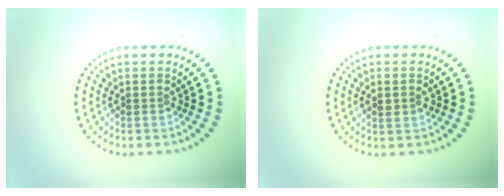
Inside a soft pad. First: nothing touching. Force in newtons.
{"total": 1.4, "press": 1.3, "slide": 0.4}